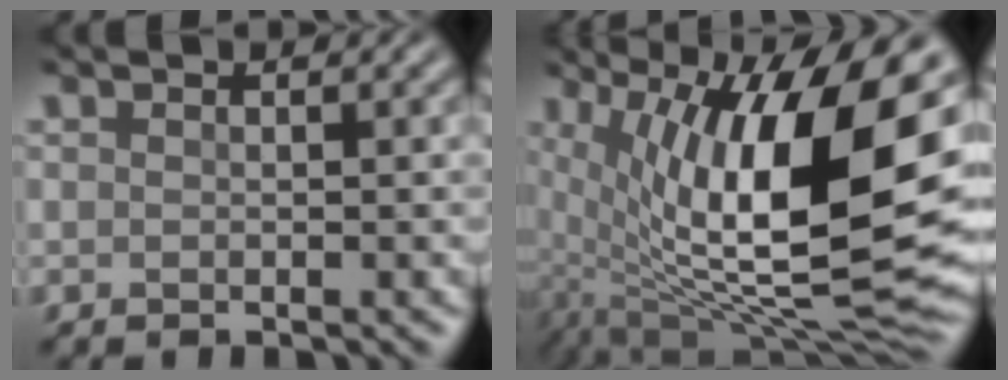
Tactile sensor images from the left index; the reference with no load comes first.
{"total": 17.8, "force": [3.3, 7.1, 16.0], "torque": [-0.269, -0.005, 0.073]}